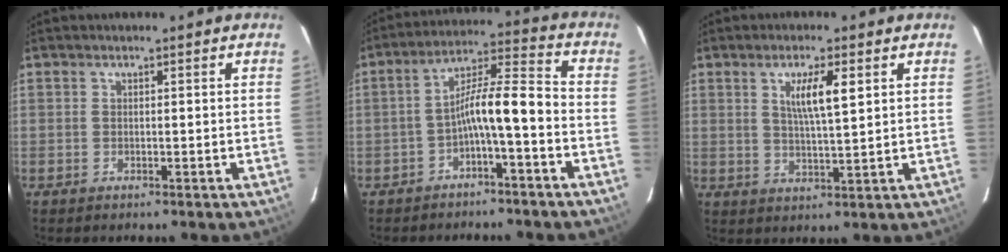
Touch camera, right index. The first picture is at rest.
{"total": 8.4, "force": [-3.6, 0.9, 7.5], "torque": [-0.147, 0.024, -0.059]}
{"total": 6.2, "force": [2.3, 0.9, 5.7], "torque": [-0.103, -0.002, 0.043]}